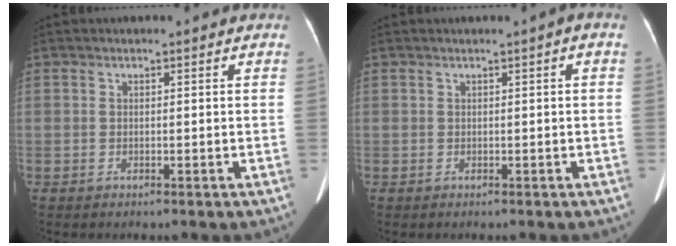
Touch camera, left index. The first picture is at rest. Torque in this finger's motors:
{"motor_torque": [0.08, -0.01, 0.08, 0.04]}